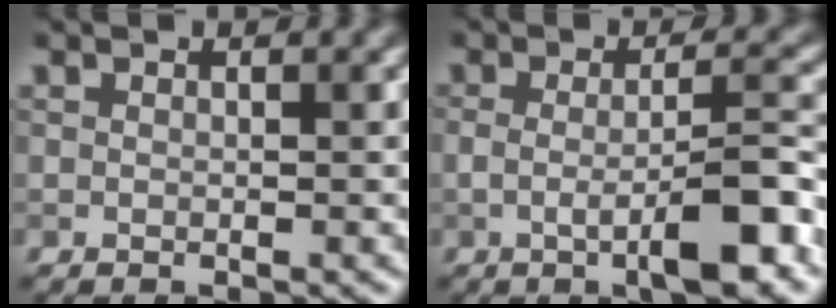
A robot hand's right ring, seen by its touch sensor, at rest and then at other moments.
{"total": 5.6, "force": [-1.7, 1.2, 5.2], "torque": [-0.085, 0.001, -0.030]}